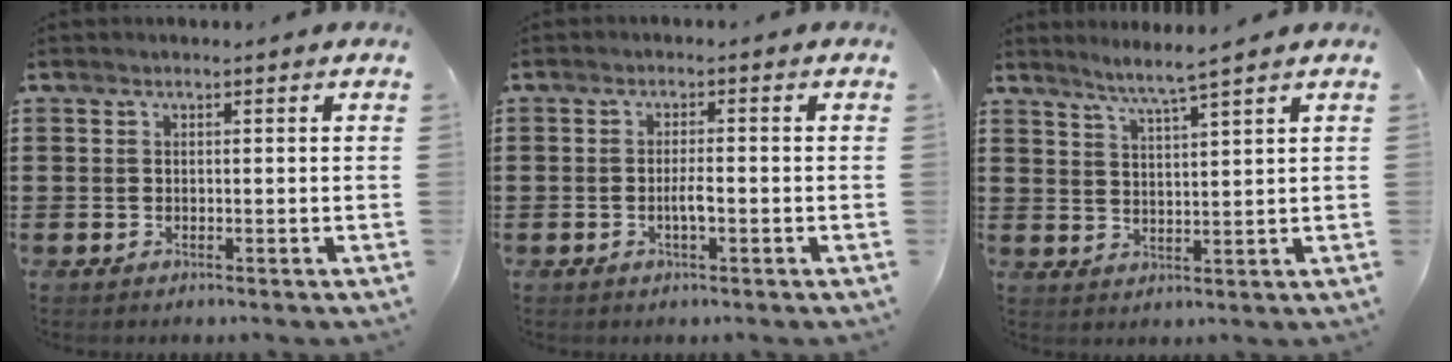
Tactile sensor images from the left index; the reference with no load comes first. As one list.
[{"total": 2.4, "force": [-0.7, 0.5, 2.3], "torque": [-0.042, 0.003, -0.012]}, {"total": 3.9, "force": [3.4, -1.0, 1.7], "torque": [-0.043, -0.015, 0.058]}]